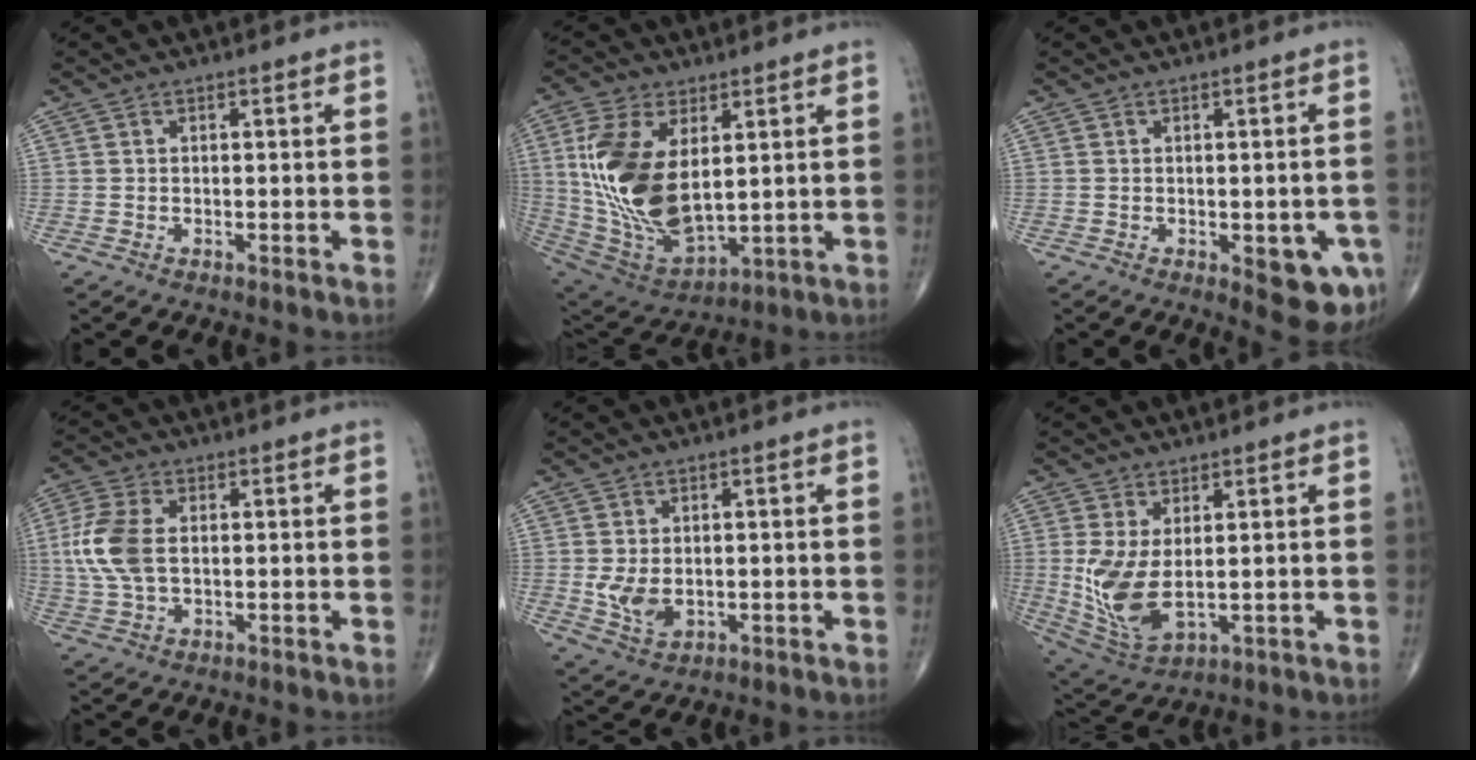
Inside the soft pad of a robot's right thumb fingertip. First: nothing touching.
{"total": 19.7, "force": [3.5, 10.5, 16.3], "torque": [-0.324, -0.023, 0.083]}
{"total": 8.1, "force": [-2.6, 3.4, 6.8], "torque": [-0.058, -0.002, -0.024]}
{"total": 9.3, "force": [0.7, 5.4, 7.5], "torque": [-0.183, 0.006, 0.014]}
{"total": 5.4, "force": [-0.3, 3.6, 3.9], "torque": [-0.066, -0.012, 0.005]}
{"total": 10.3, "force": [0.4, 5.2, 8.9], "torque": [-0.188, -0.016, 0.029]}